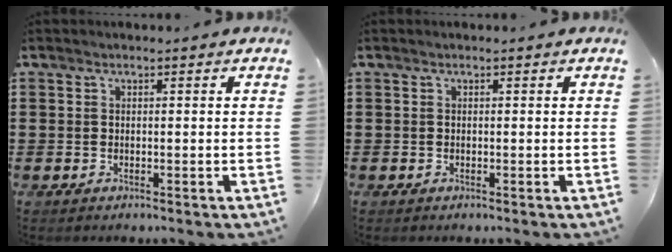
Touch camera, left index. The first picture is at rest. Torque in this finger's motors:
{"motor_torque": [-0.01, -0.01, 0.02, 0.00]}